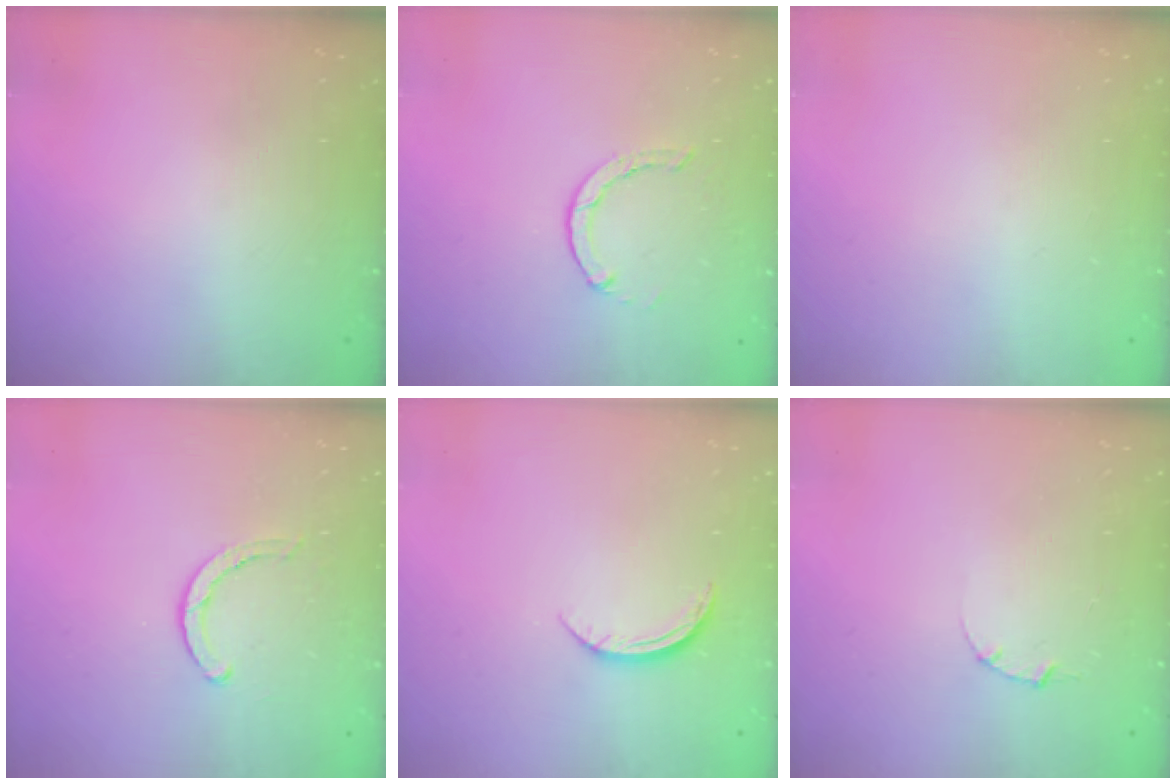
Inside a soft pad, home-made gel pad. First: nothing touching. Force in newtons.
{"total": 1.3, "press": 1.3, "slide": 0.3}
{"total": 0.0}
{"total": 2.8, "press": 2.8, "slide": 0.2}
{"total": 6.1, "press": 6.1, "slide": 0.5}
{"total": 1.0, "press": 1.0, "slide": 0.3}